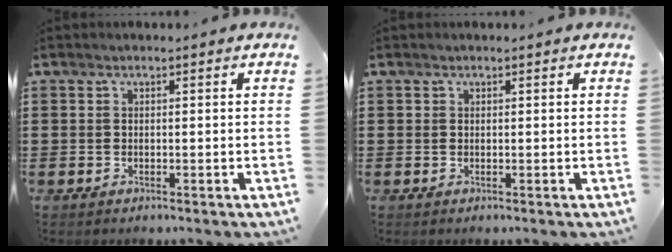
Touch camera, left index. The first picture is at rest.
{"total": 0.0}